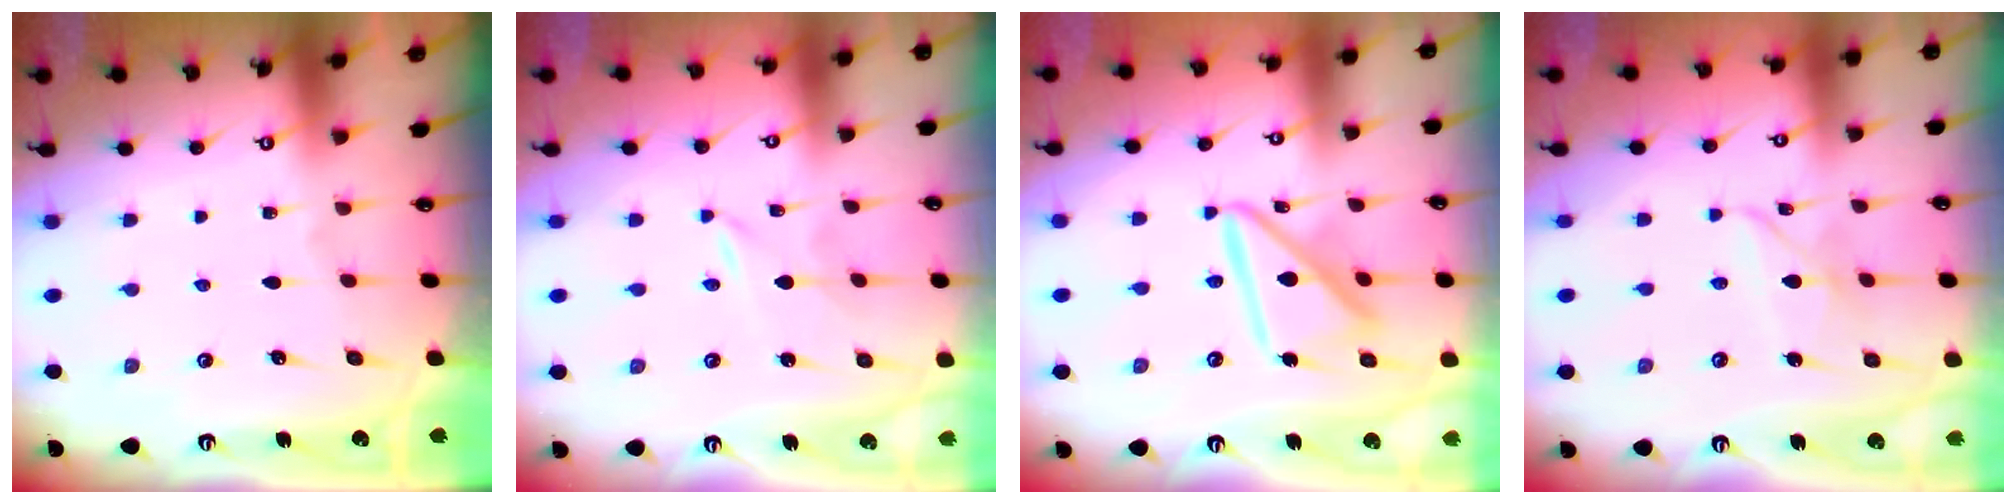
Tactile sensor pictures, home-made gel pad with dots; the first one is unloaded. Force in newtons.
{"total": 0.0}
{"total": 14.4, "press": 14.3, "slide": 1.5}
{"total": 5.8, "press": 5.7, "slide": 0.5}